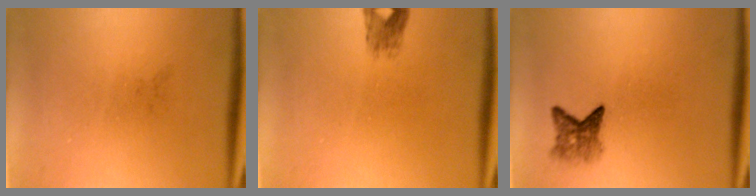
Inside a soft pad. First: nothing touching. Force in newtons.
{"total": 2.0}
{"total": 3.0}